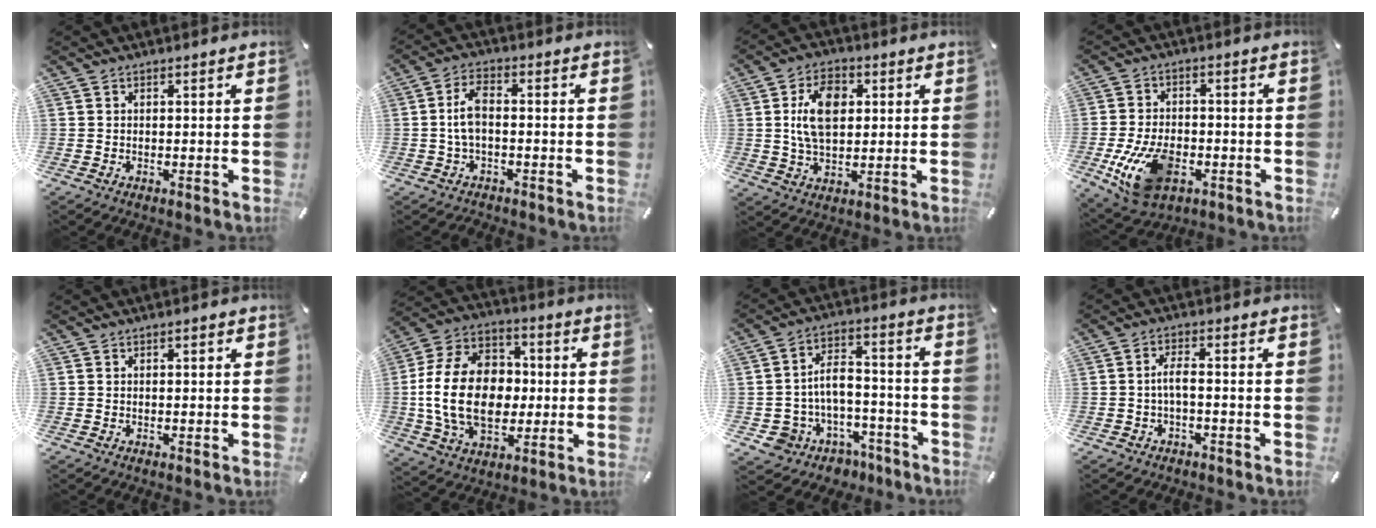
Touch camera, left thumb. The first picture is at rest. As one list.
[{"total": 5.9, "force": [-0.8, 2.8, 5.1], "torque": [-0.116, 0.006, -0.020]}, {"total": 10.9, "force": [2.2, 7.1, 8.0], "torque": [-0.154, 0.005, 0.033]}, {"total": 13.7, "force": [-4.5, 8.5, 9.7], "torque": [-0.188, 0.001, -0.078]}, {"total": 0.5, "force": [0.1, 0.2, 0.5], "torque": [-0.008, 0.003, 0.000]}, {"total": 20.1, "force": [-1.3, 14.9, 13.5], "torque": [-0.285, 0.013, -0.024]}, {"total": 8.6, "force": [-1.7, 7.7, 3.3], "torque": [-0.078, 0.007, -0.023]}, {"total": 3.9, "force": [-1.0, 1.6, 3.4], "torque": [-0.069, 0.008, -0.021]}]